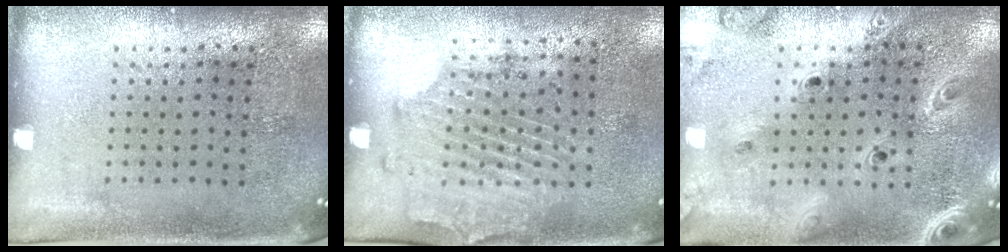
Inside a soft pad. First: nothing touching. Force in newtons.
{"total": 1.7, "press": 1.3, "slide": 1.1}
{"total": 2.7, "press": 2.3, "slide": 1.4}